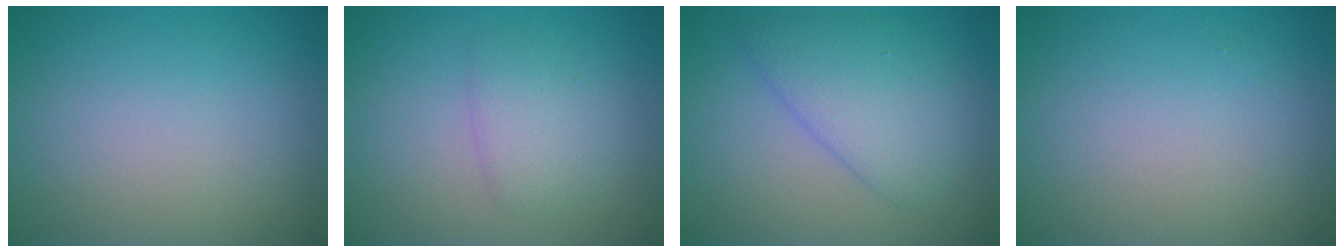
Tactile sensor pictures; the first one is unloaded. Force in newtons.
{"total": 2.4, "press": 2.4, "slide": 0.1}
{"total": 4.3, "press": 4.3, "slide": 0.3}
{"total": 0.0}